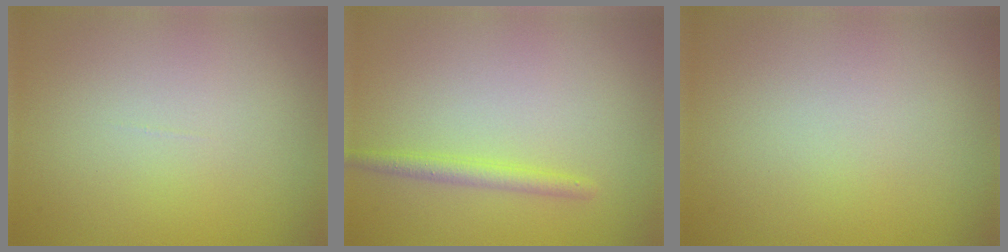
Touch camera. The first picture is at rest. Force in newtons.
{"total": 1.7, "press": 1.7, "slide": 0.0}
{"total": 0.0}